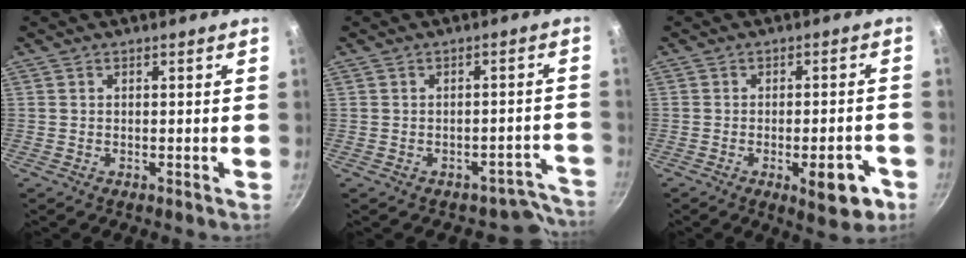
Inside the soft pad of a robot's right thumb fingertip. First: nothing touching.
{"total": 6.4, "force": [-5.0, 3.9, 0.7], "torque": [0.062, 0.059, -0.049]}
{"total": 8.9, "force": [-3.7, 3.5, 7.3], "torque": [-0.066, 0.019, -0.041]}